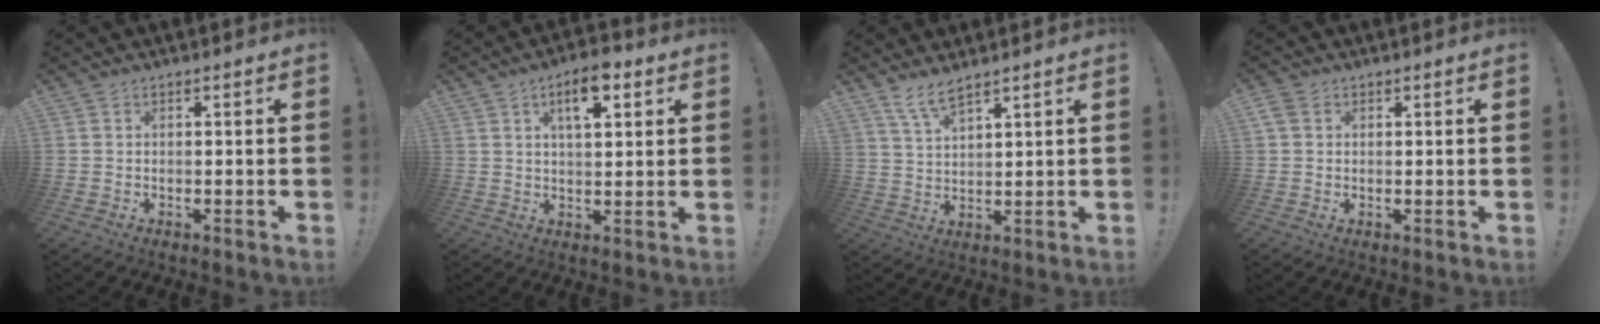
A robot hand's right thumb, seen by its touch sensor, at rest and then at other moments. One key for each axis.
{"total": 8.1, "fx": 3.8, "fy": 3.4, "fz": 6.2, "tx": -0.080, "ty": -0.013, "tz": 0.060}
{"total": 6.0, "fx": 4.9, "fy": 1.2, "fz": 3.3, "tx": -0.071, "ty": -0.022, "tz": 0.091}
{"total": 3.2, "fx": 1.4, "fy": 2.6, "fz": 1.3, "tx": -0.027, "ty": 0.004, "tz": 0.028}